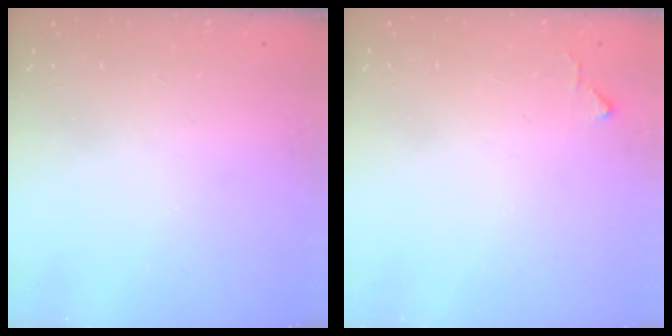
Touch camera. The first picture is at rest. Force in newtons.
{"total": 4.2, "press": 4.1, "slide": 0.7}